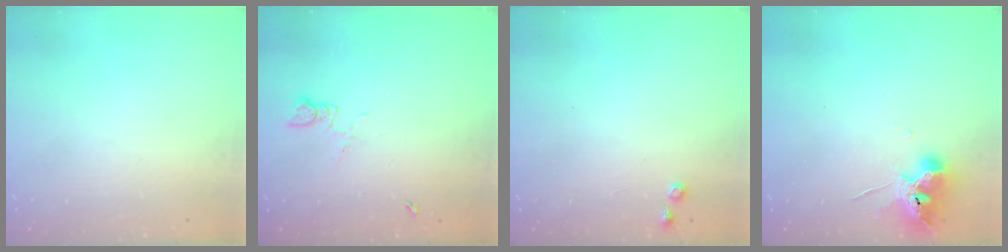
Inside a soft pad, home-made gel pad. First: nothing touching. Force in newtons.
{"total": 1.3, "press": 1.2, "slide": 0.1}
{"total": 3.8, "press": 3.7, "slide": 0.6}
{"total": 9.8, "press": 9.7, "slide": 0.9}